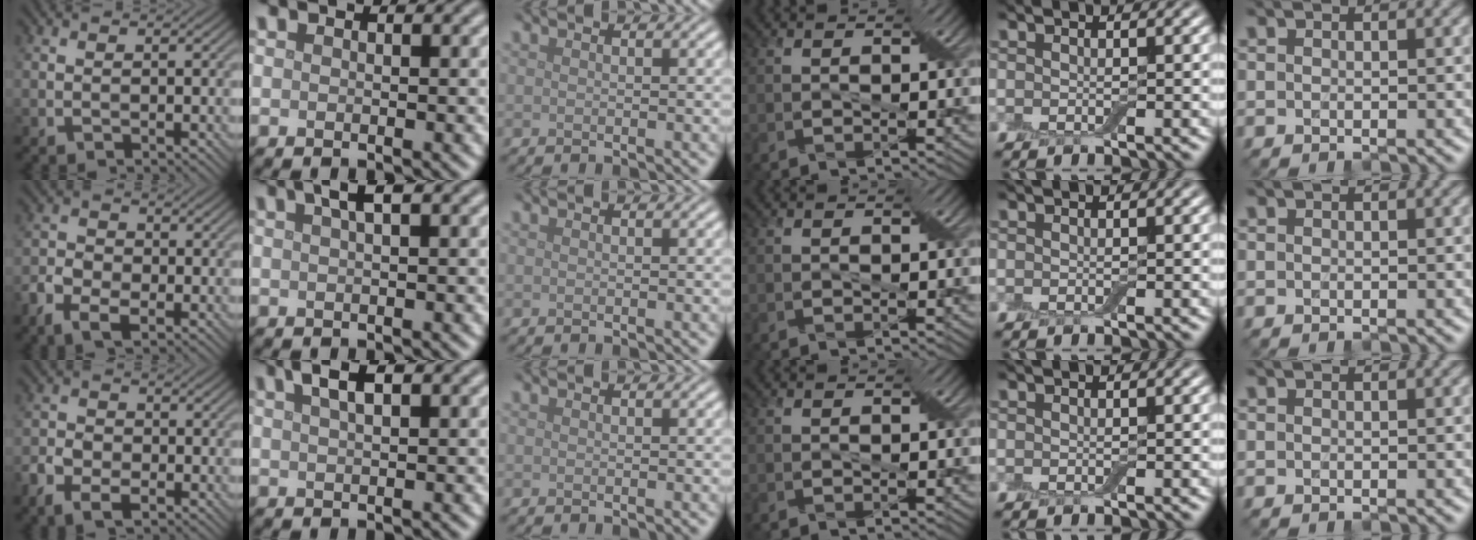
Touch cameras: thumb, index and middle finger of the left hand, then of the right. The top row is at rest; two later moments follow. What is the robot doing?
{"motion": "squeeze", "object": "air blower"}